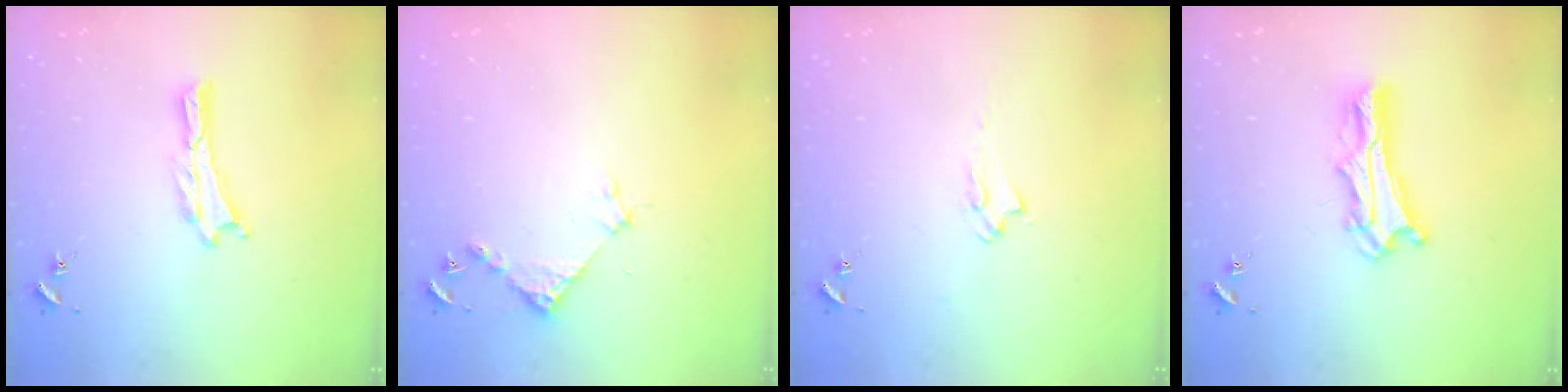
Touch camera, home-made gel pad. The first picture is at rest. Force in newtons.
{"total": 3.9, "press": 3.8, "slide": 0.3}
{"total": 2.0, "press": 2.0, "slide": 0.3}
{"total": 6.8, "press": 6.8, "slide": 0.6}